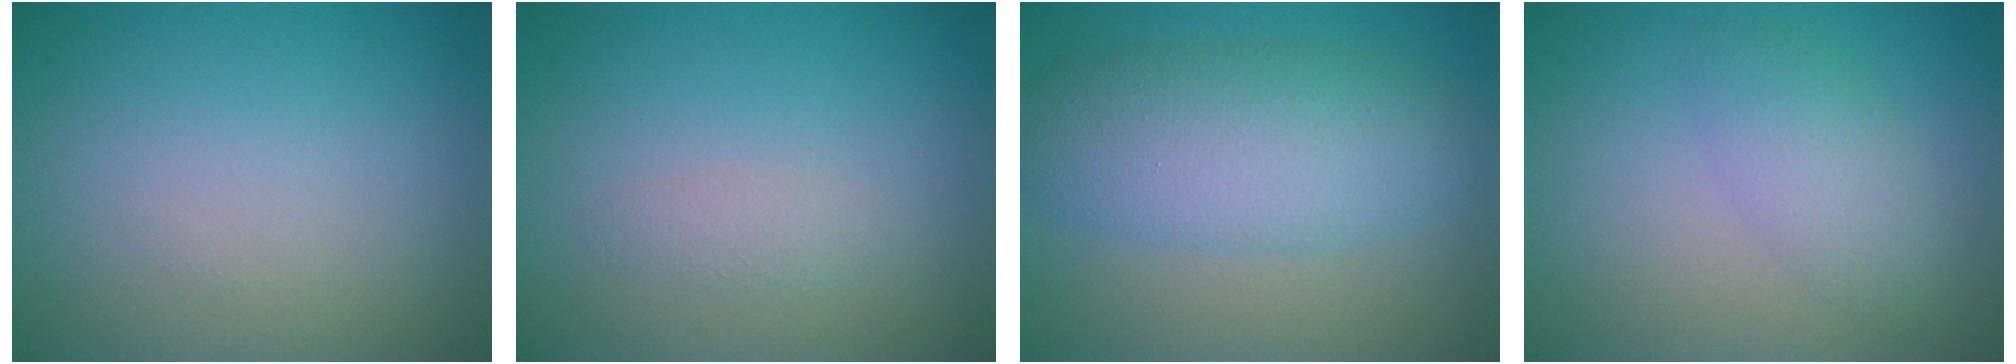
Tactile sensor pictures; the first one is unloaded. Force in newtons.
{"total": 1.0, "press": 1.0, "slide": 0.1}
{"total": 6.6, "press": 6.6, "slide": 0.2}
{"total": 3.0, "press": 3.0, "slide": 0.1}